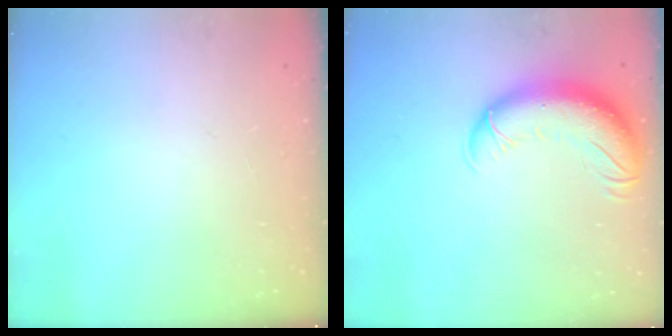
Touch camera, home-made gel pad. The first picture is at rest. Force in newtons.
{"total": 14.6, "press": 14.2, "slide": 3.6}